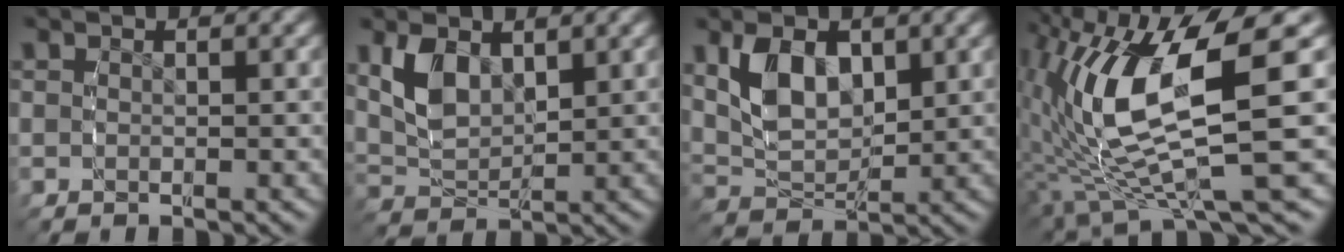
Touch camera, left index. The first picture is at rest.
{"total": 4.4, "force": [1.5, 2.8, 3.0], "torque": [-0.076, -0.011, 0.035]}
{"total": 5.9, "force": [1.5, 3.9, 4.2], "torque": [-0.094, -0.016, 0.036]}
{"total": 12.1, "force": [-0.7, 5.7, 10.7], "torque": [-0.209, -0.031, 0.016]}